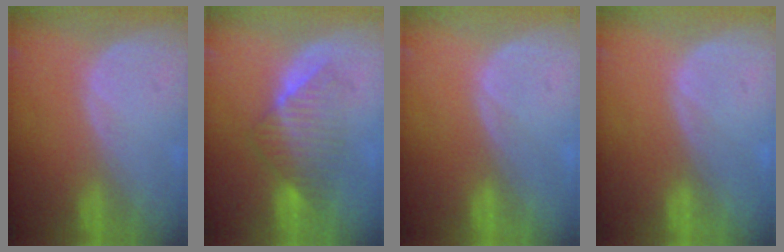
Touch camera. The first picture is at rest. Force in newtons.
{"total": 6.7, "press": 6.4, "slide": 2.1}
{"total": 0.0}
{"total": 0.0}